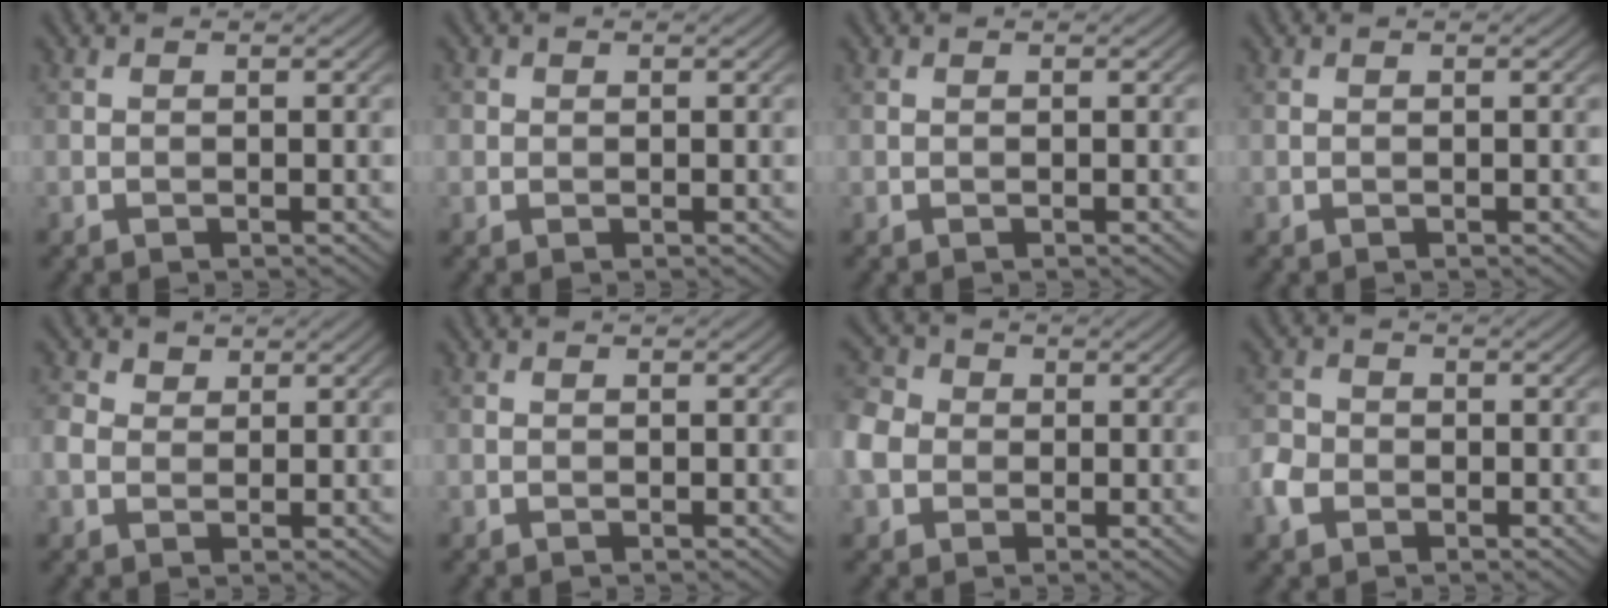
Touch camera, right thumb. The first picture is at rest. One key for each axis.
{"total": 1.0, "fx": 0.1, "fy": 1.0, "fz": 0.2, "tx": -0.001, "ty": -0.003, "tz": -0.001}
{"total": 0.0}
{"total": 0.0}
{"total": 2.6, "fx": 0.9, "fy": 2.0, "fz": 1.4, "tx": -0.039, "ty": 0.006, "tz": 0.013}
{"total": 0.0}
{"total": 6.4, "fx": -1.0, "fy": 5.3, "fz": 3.3, "tx": -0.106, "ty": 0.004, "tz": -0.039}
{"total": 3.3, "fx": -1.5, "fy": 2.7, "fz": 1.3, "tx": -0.039, "ty": -0.002, "tz": -0.041}